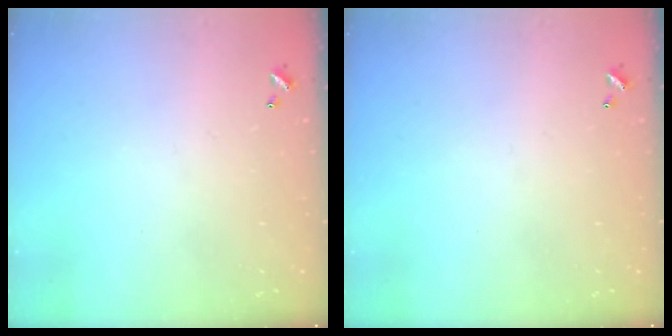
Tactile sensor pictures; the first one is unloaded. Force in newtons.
{"total": 0.0}